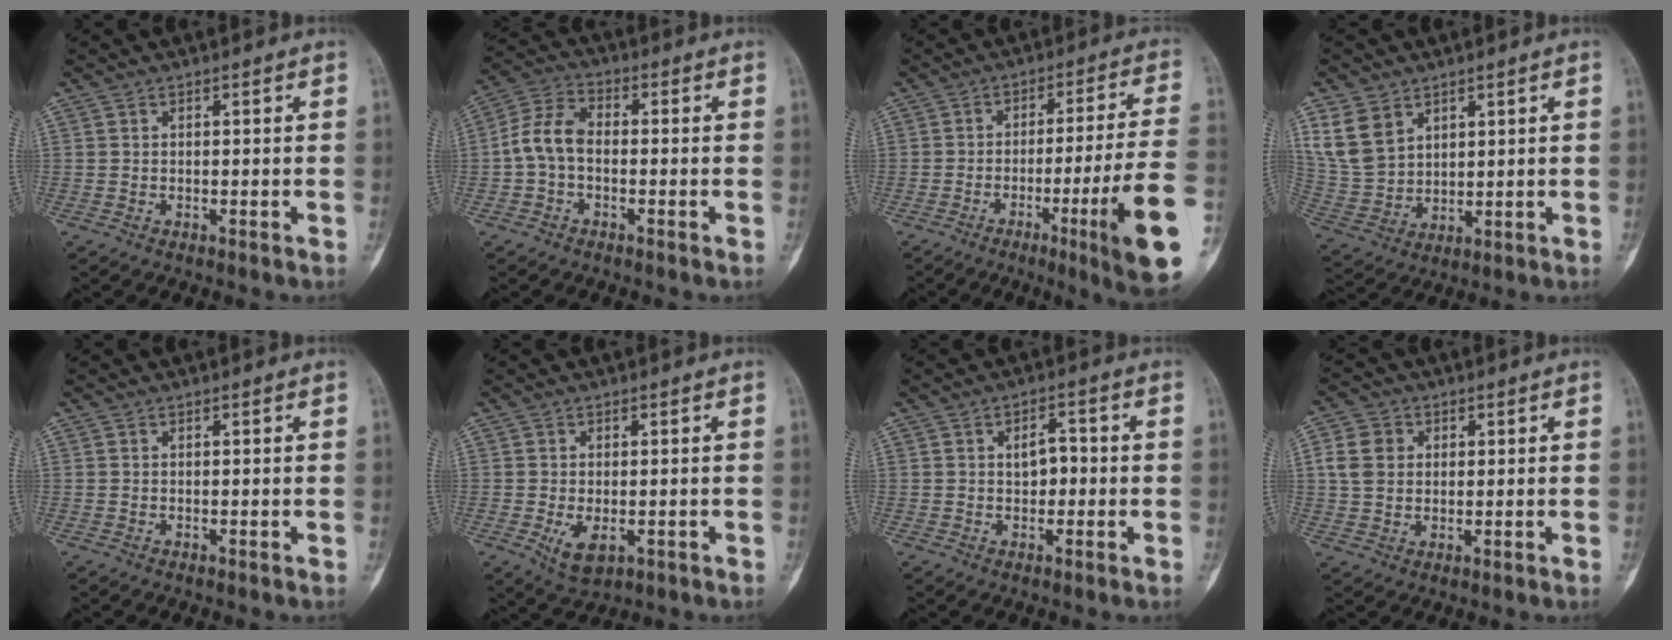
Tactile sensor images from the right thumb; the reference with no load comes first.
{"total": 7.3, "force": [-1.1, 4.7, 5.5], "torque": [-0.106, 0.024, -0.033]}
{"total": 17.5, "force": [-6.2, 0.1, 16.4], "torque": [-0.213, 0.008, -0.091]}
{"total": 9.9, "force": [5.2, 7.0, 4.7], "torque": [-0.079, -0.015, 0.122]}
{"total": 0.0}
{"total": 5.0, "force": [-1.4, 2.8, 3.9], "torque": [-0.064, -0.008, -0.014]}
{"total": 3.8, "force": [0.1, 2.5, 2.9], "torque": [-0.032, 0.012, -0.004]}
{"total": 6.4, "force": [1.3, 5.4, 3.2], "torque": [-0.046, 0.004, 0.023]}